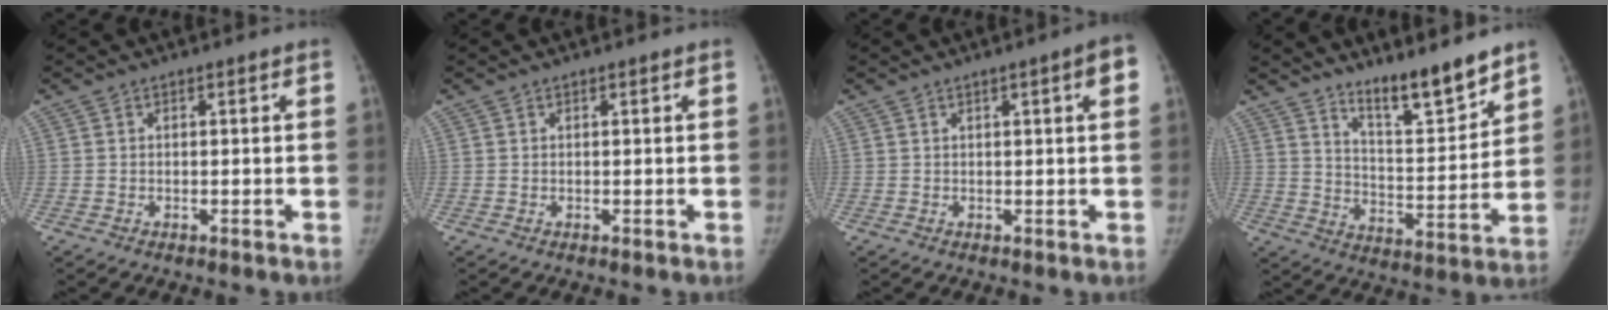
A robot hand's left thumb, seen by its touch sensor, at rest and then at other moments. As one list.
[{"total": 0.0}, {"total": 3.9, "force": [1.4, 0.4, 3.6], "torque": [-0.040, 0.001, 0.016]}, {"total": 12.2, "force": [9.9, 2.5, 6.7], "torque": [-0.080, -0.083, 0.168]}]